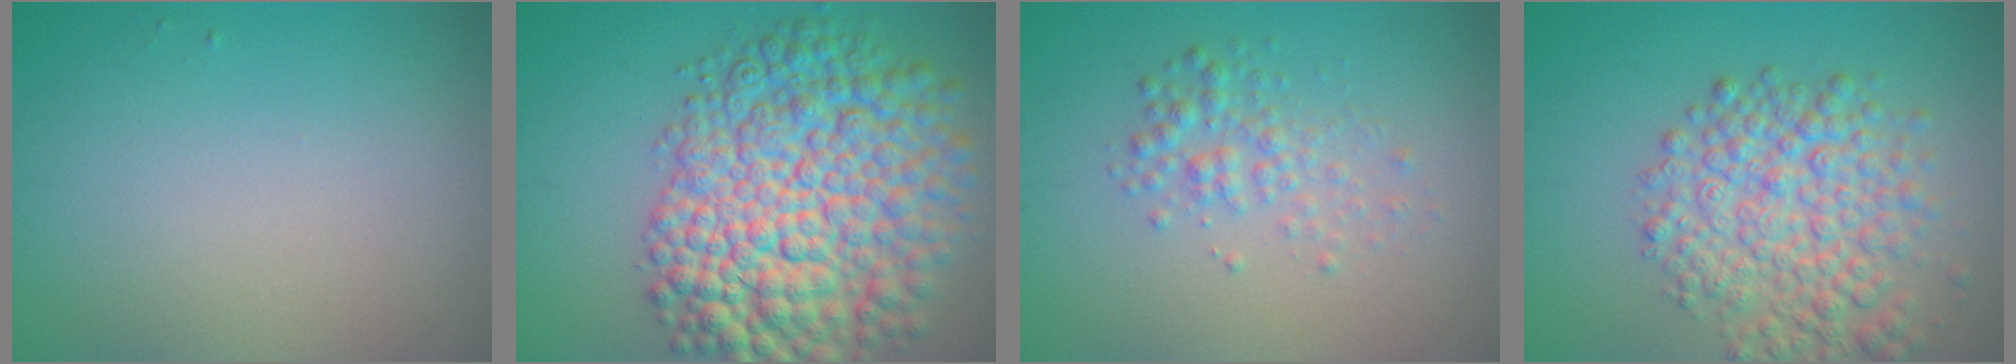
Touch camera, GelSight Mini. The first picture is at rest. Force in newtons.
{"total": 12.5, "press": 12.5, "slide": 0.3}
{"total": 2.3, "press": 2.3, "slide": 0.1}
{"total": 6.5, "press": 6.5, "slide": 0.2}